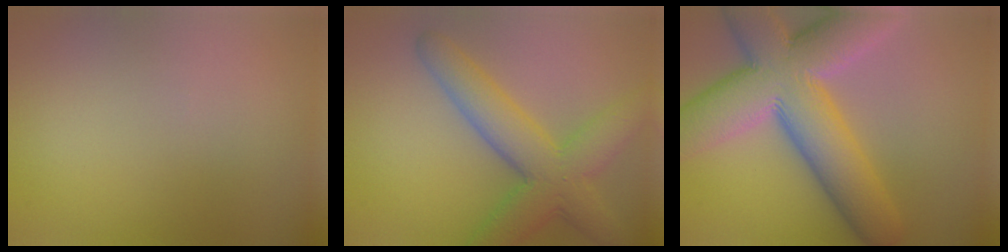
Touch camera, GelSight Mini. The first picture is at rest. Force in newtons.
{"total": 6.8, "press": 6.8, "slide": 0.2}
{"total": 13.0, "press": 12.9, "slide": 1.1}